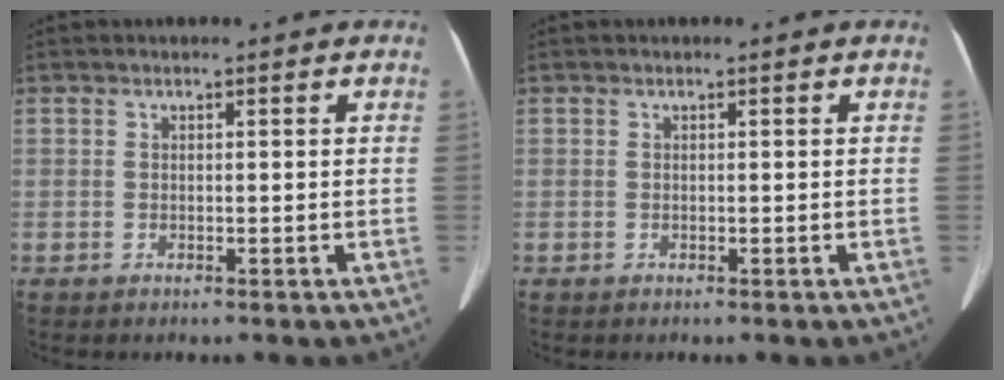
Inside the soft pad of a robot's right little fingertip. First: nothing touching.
{"total": 0.0}